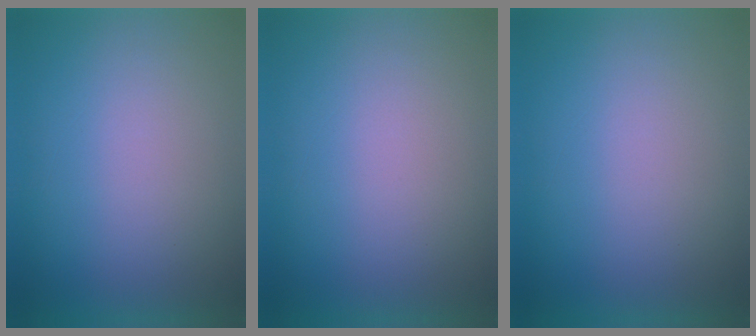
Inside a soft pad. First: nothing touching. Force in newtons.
{"total": 0.0}
{"total": 0.0}